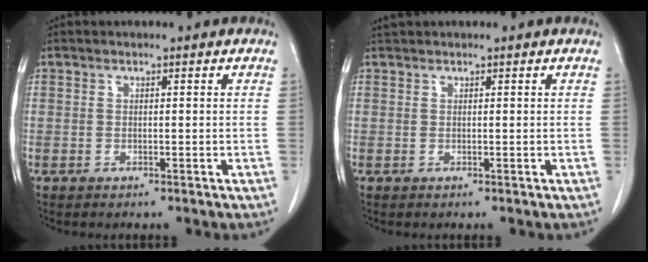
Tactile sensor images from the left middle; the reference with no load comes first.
{"total": 0.7, "force": [0.6, -0.1, 0.0], "torque": [-0.008, 0.009, 0.017]}